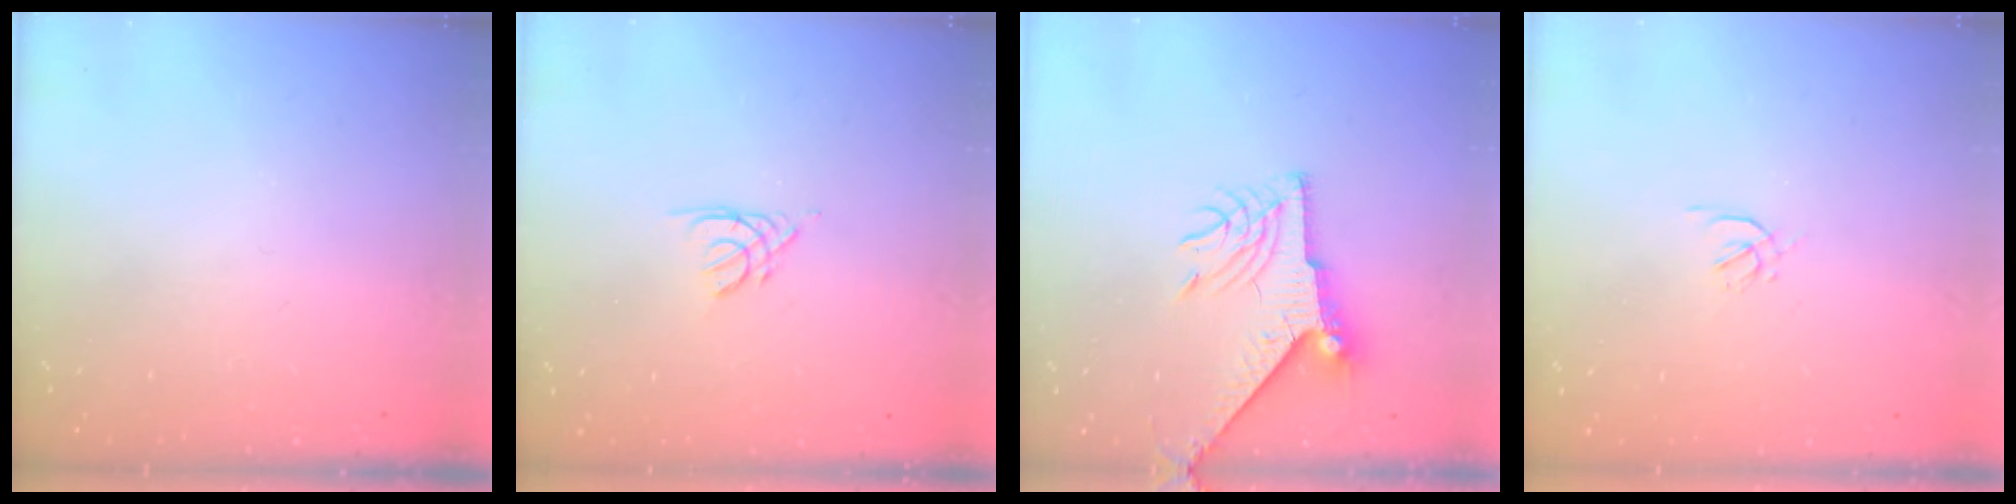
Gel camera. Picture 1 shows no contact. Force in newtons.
{"total": 2.2, "press": 2.2, "slide": 0.4}
{"total": 9.1, "press": 9.1, "slide": 0.6}
{"total": 1.6, "press": 1.6, "slide": 0.4}